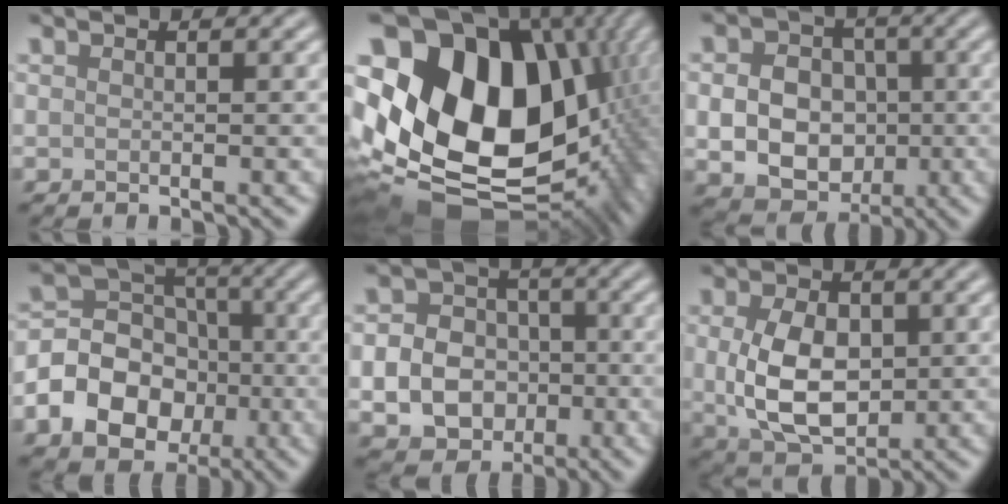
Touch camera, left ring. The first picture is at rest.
{"total": 21.2, "force": [2.0, 15.5, 14.4], "torque": [-0.286, -0.029, 0.081]}
{"total": 7.6, "force": [-0.7, 6.3, 4.1], "torque": [-0.060, -0.002, -0.022]}
{"total": 9.0, "force": [-2.8, 7.2, 4.7], "torque": [-0.076, -0.002, -0.075]}
{"total": 7.6, "force": [-1.7, 6.4, 3.7], "torque": [-0.052, -0.013, -0.045]}
{"total": 7.0, "force": [0.1, 4.6, 5.3], "torque": [-0.110, -0.005, 0.005]}